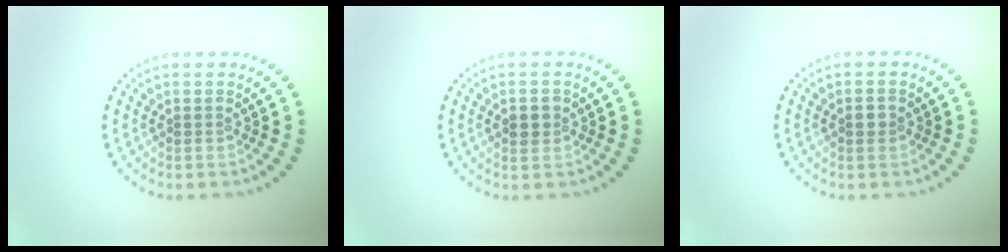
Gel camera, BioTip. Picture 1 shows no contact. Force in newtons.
{"total": 1.7, "press": 1.7, "slide": 0.2}
{"total": 1.1, "press": 1.1, "slide": 0.1}